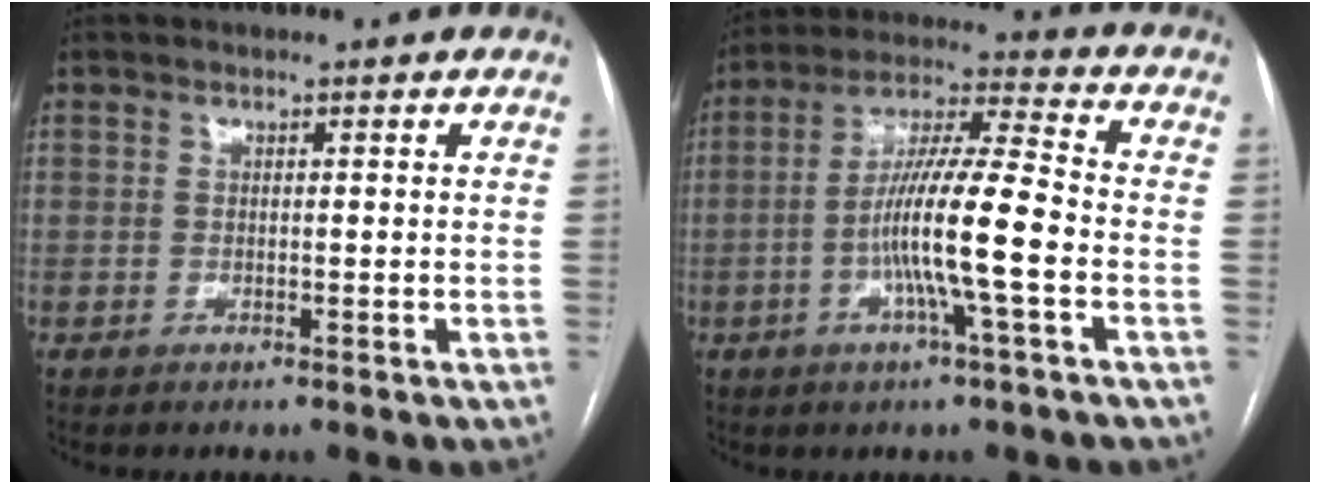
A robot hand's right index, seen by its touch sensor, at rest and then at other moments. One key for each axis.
{"total": 13.0, "fx": -3.2, "fy": 0.2, "fz": 12.5, "tx": -0.233, "ty": 0.004, "tz": -0.065}